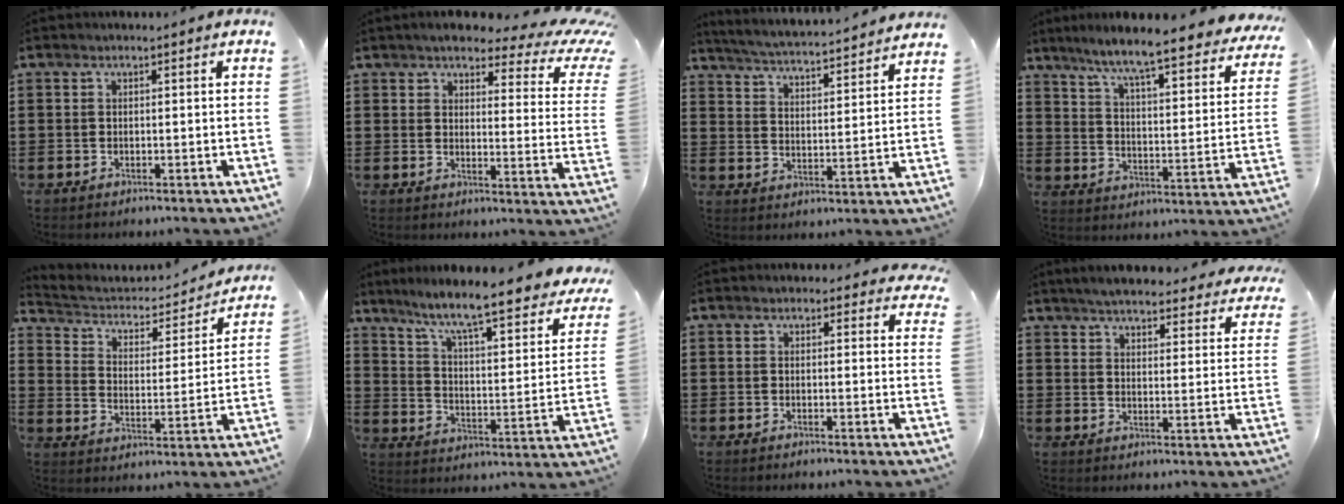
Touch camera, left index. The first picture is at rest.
{"total": 5.5, "force": [4.2, 1.4, 3.2], "torque": [-0.065, -0.027, 0.067]}
{"total": 4.1, "force": [3.9, -0.7, 0.8], "torque": [-0.037, -0.039, 0.060]}
{"total": 7.2, "force": [6.3, -0.7, 3.3], "torque": [-0.092, -0.053, 0.100]}
{"total": 3.3, "force": [2.7, 1.7, 1.0], "torque": [-0.040, -0.021, 0.037]}
{"total": 7.9, "force": [6.5, -0.3, 4.4], "torque": [-0.106, -0.061, 0.099]}
{"total": 1.9, "force": [1.7, 0.8, 0.2], "torque": [-0.002, -0.001, 0.030]}
{"total": 4.9, "force": [4.8, 0.1, 1.1], "torque": [-0.043, -0.027, 0.084]}